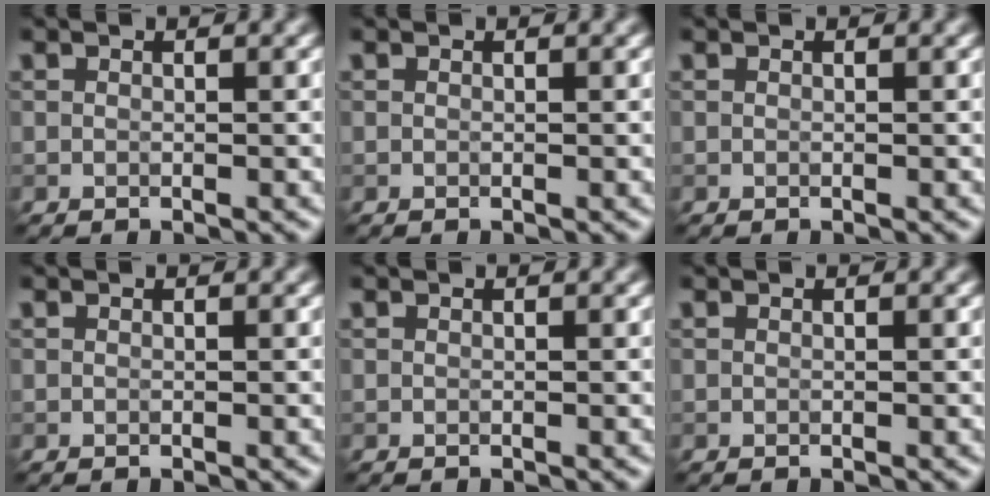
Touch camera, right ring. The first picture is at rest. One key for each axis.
{"total": 0.0}
{"total": 0.0}
{"total": 0.0}
{"total": 0.0}
{"total": 0.0}